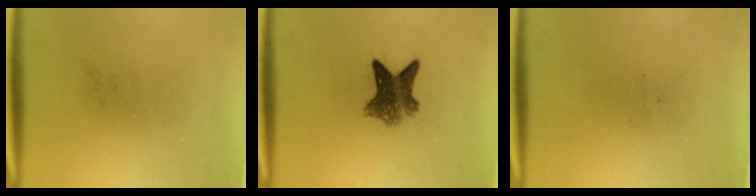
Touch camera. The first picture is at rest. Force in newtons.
{"total": 6.7}
{"total": 0.0}